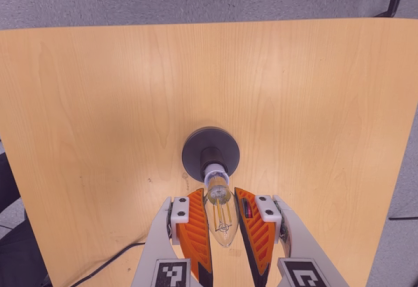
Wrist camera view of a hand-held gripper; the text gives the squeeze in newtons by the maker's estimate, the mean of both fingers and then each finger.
{"total": 12.0, "left": 11.6, "right": 12.3}